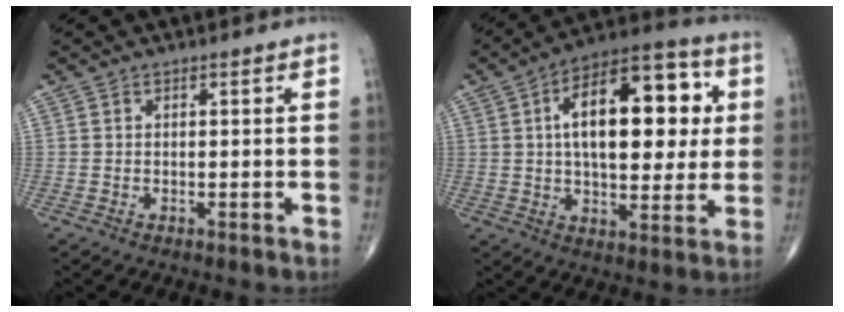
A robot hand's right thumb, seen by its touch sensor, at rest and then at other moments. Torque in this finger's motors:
{"motor_torque": [0.80, 4.21, 1.75, 0.41, 0.16]}